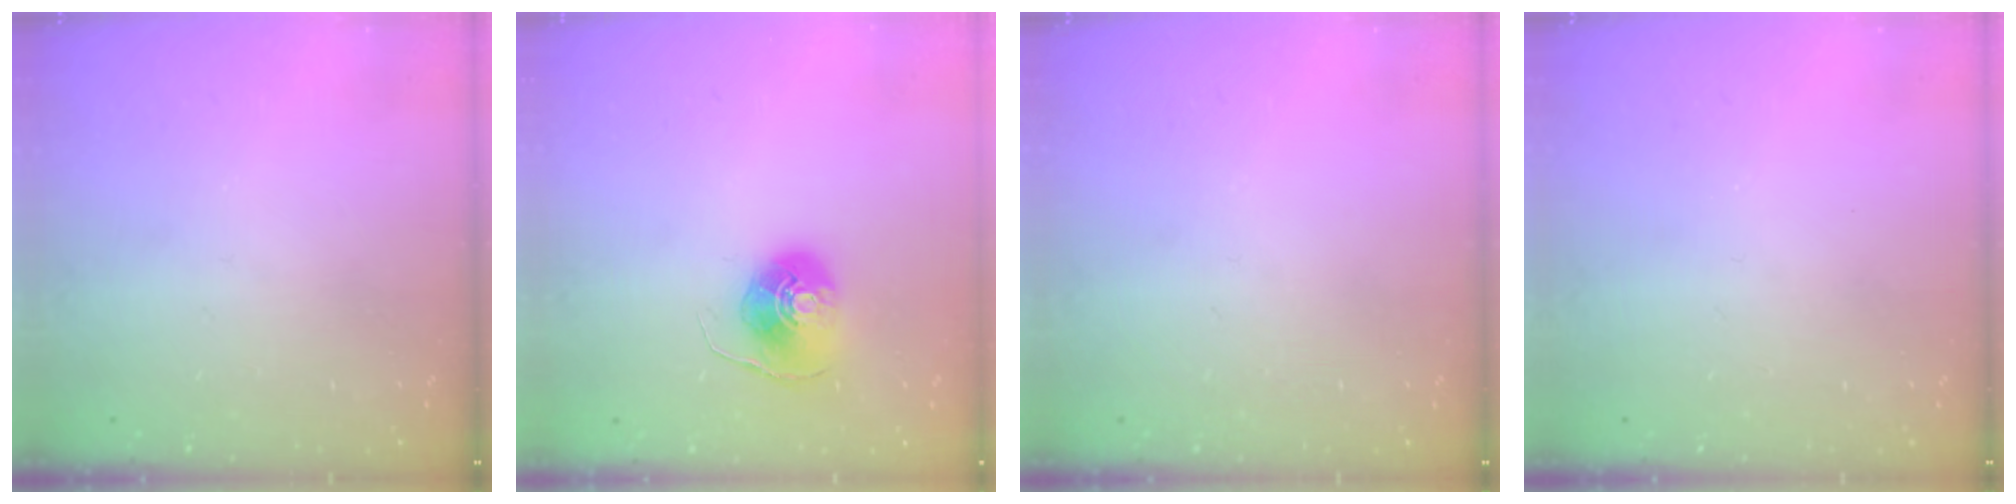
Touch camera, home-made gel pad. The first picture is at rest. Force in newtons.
{"total": 8.5, "press": 8.4, "slide": 0.3}
{"total": 0.0}
{"total": 0.0}